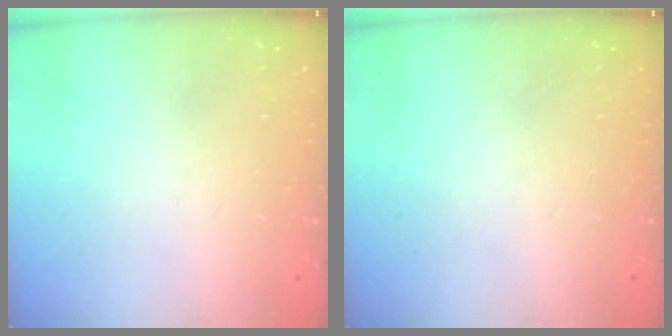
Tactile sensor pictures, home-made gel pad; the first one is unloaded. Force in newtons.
{"total": 0.0}